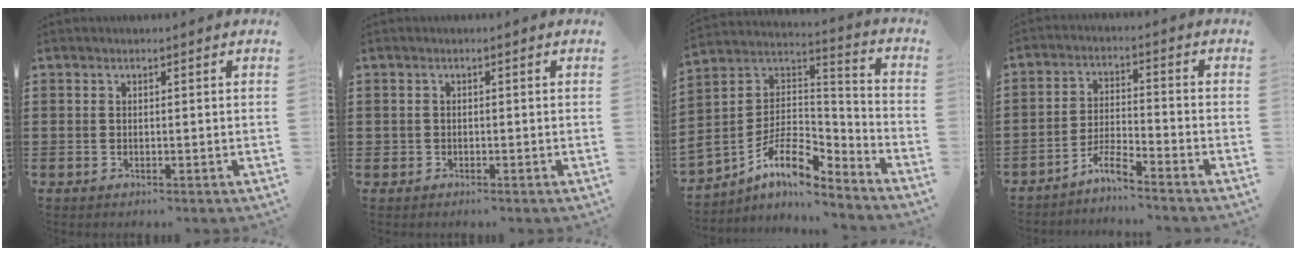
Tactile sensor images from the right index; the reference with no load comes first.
{"total": 0.7, "force": [-0.3, 0.6, 0.1], "torque": [-0.003, 0.003, -0.008]}
{"total": 8.5, "force": [-5.7, 3.4, 5.3], "torque": [-0.120, -0.010, -0.114]}
{"total": 4.3, "force": [-4.1, -0.1, 1.4], "torque": [-0.044, -0.001, -0.087]}